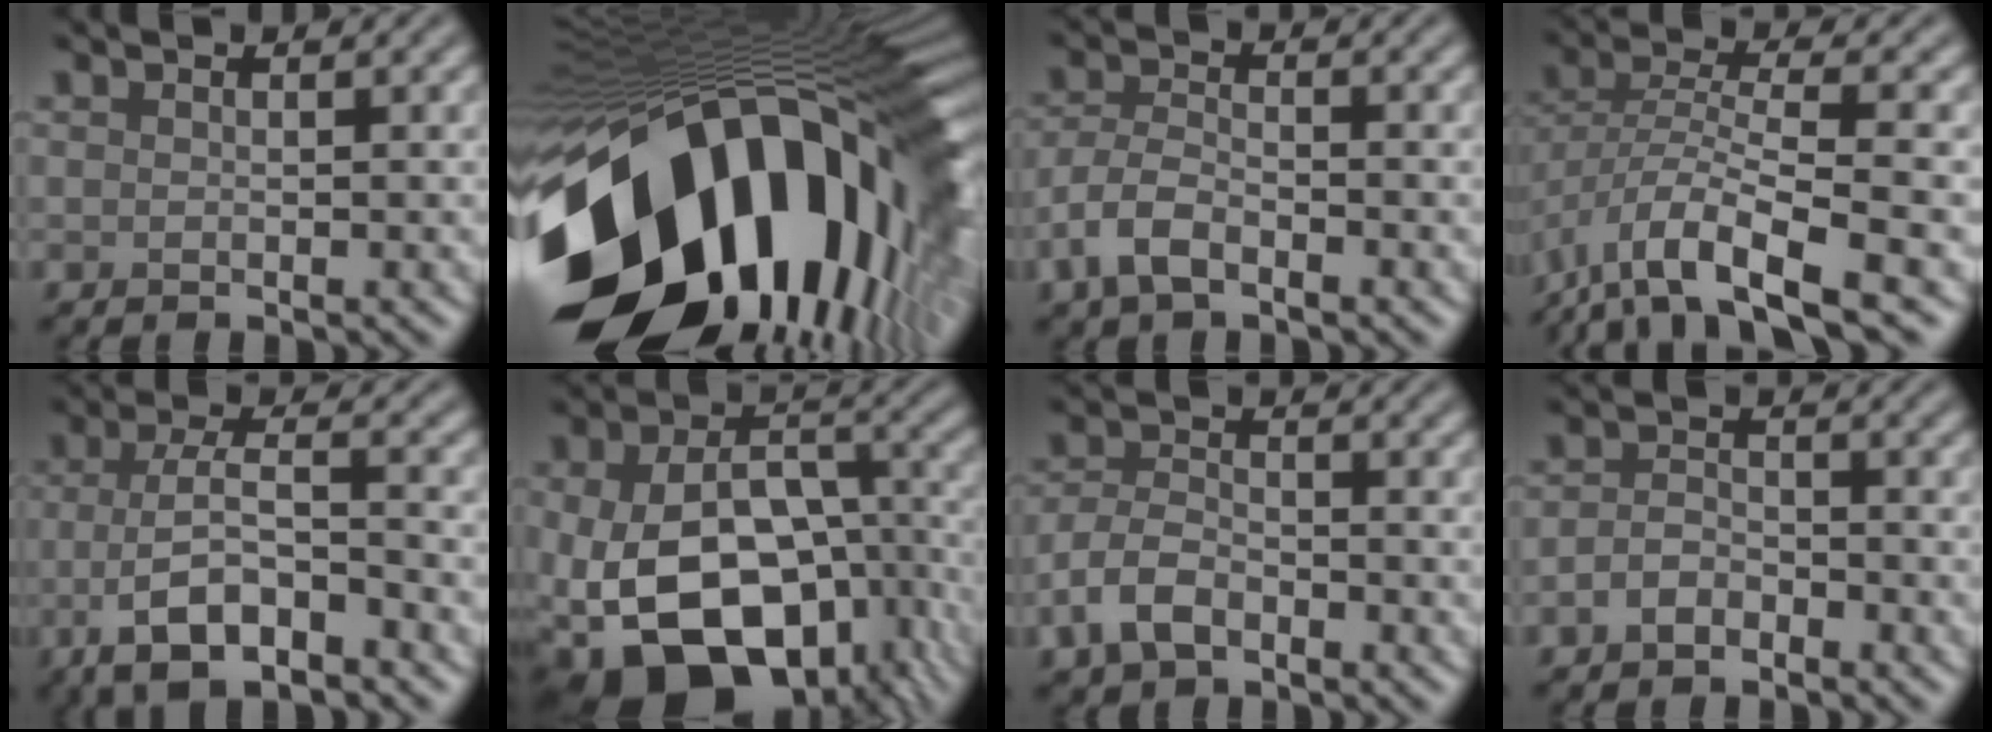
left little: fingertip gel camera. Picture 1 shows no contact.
{"total": 21.3, "force": [-6.1, 13.0, 15.7], "torque": [-0.295, -0.055, -0.097]}
{"total": 3.5, "force": [-2.0, 1.7, 2.3], "torque": [-0.047, 0.002, -0.049]}
{"total": 8.7, "force": [-5.1, 3.0, 6.4], "torque": [-0.120, -0.004, -0.103]}
{"total": 6.1, "force": [-2.5, 2.1, 5.2], "torque": [-0.096, -0.002, -0.051]}
{"total": 17.3, "force": [-6.2, 11.4, 11.4], "torque": [-0.208, -0.036, -0.075]}
{"total": 3.8, "force": [-2.1, 2.2, 2.3], "torque": [-0.046, 0.001, -0.051]}
{"total": 2.0, "force": [-1.2, 1.2, 1.1], "torque": [-0.022, 0.004, -0.029]}